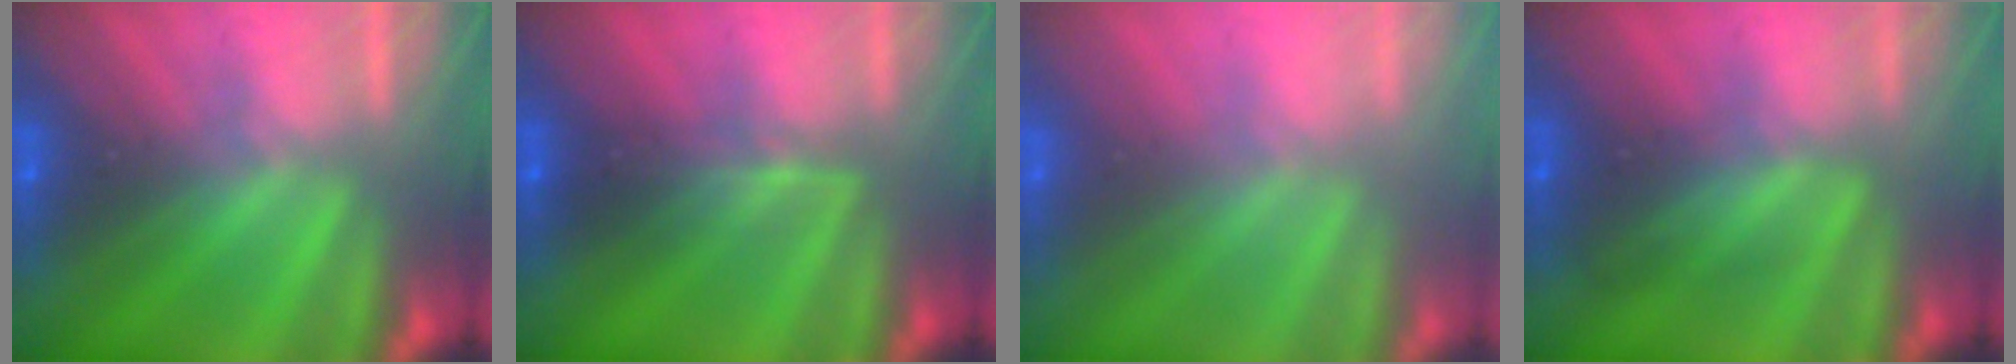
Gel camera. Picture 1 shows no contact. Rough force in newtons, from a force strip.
{"total": 2.4}
{"total": 2.9}
{"total": 2.4}